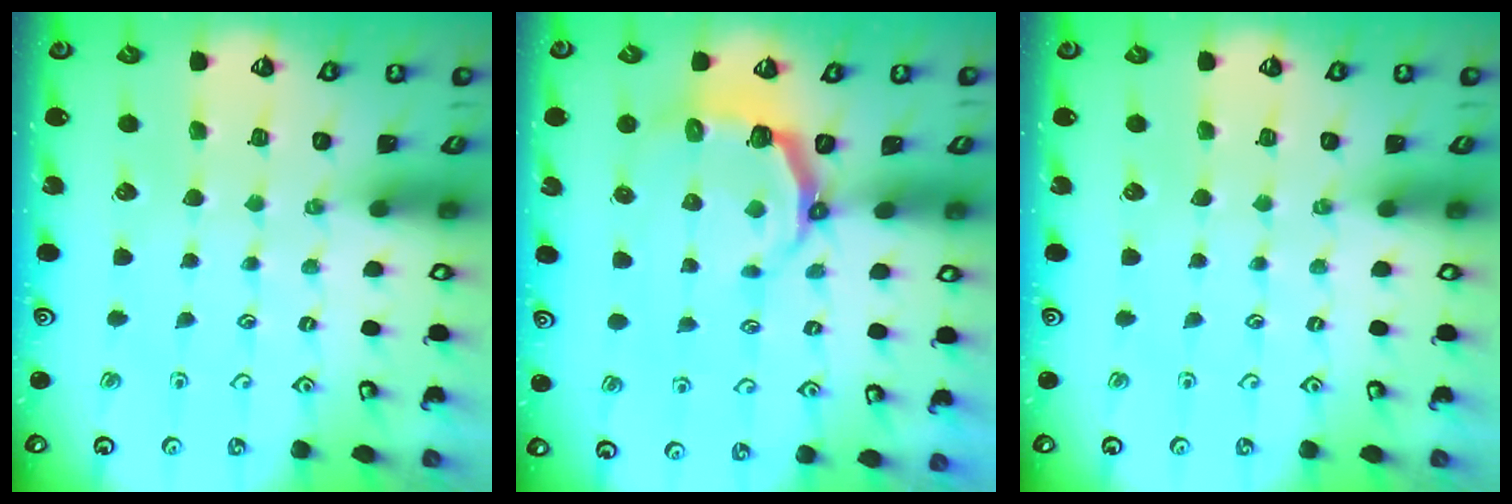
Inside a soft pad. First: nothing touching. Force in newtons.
{"total": 4.9, "press": 3.5, "slide": 3.4}
{"total": 0.0}